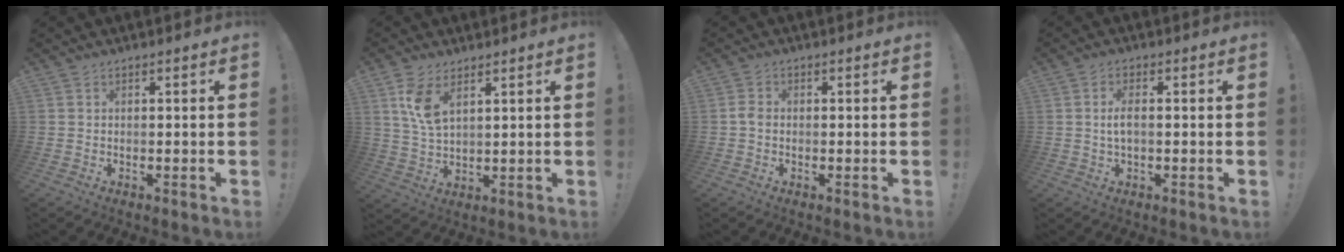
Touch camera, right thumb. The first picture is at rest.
{"total": 7.9, "force": [4.4, 3.7, 5.5], "torque": [-0.098, -0.023, 0.079]}
{"total": 2.3, "force": [-0.5, 1.6, 1.6], "torque": [-0.026, 0.009, -0.008]}
{"total": 4.3, "force": [0.2, 1.9, 3.8], "torque": [-0.061, 0.004, 0.002]}